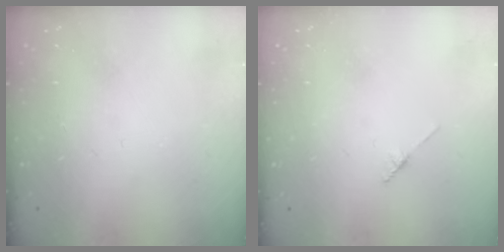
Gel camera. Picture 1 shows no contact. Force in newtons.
{"total": 1.7, "press": 1.6, "slide": 0.2}